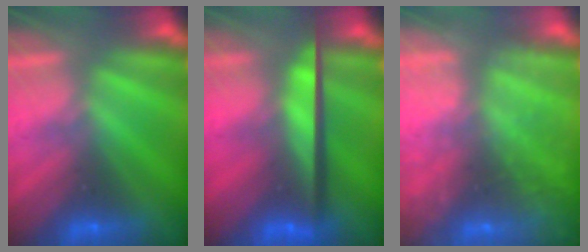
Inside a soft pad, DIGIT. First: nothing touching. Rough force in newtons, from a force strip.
{"total": 8.7}
{"total": 6.5}